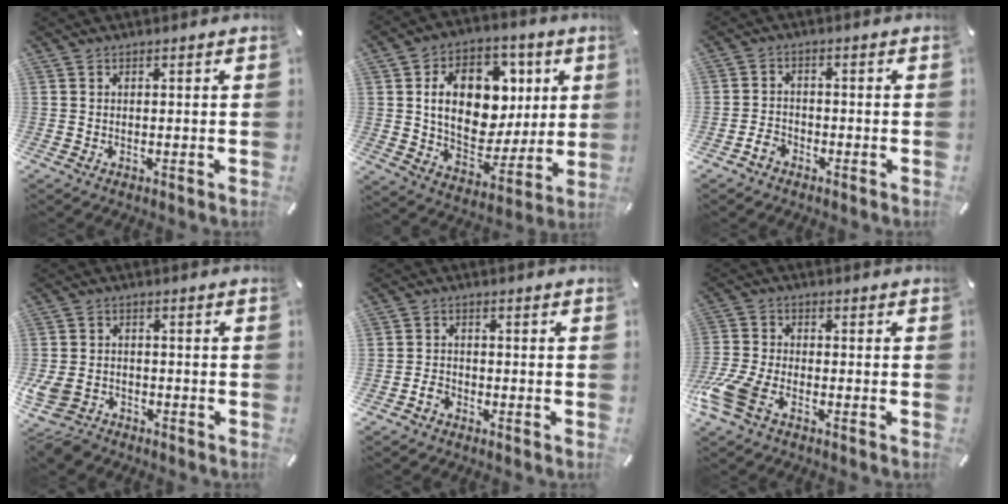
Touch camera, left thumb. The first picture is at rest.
{"total": 18.3, "force": [4.2, 13.7, 11.5], "torque": [-0.181, -0.013, 0.081]}
{"total": 3.4, "force": [-2.2, 2.4, 0.9], "torque": [-0.015, 0.012, -0.044]}
{"total": 7.4, "force": [-4.1, 4.9, 3.7], "torque": [-0.093, 0.010, -0.079]}
{"total": 3.1, "force": [-1.7, 2.4, 1.0], "torque": [-0.016, 0.009, -0.034]}
{"total": 9.6, "force": [-5.2, 5.0, 6.4], "torque": [-0.157, 0.005, -0.100]}